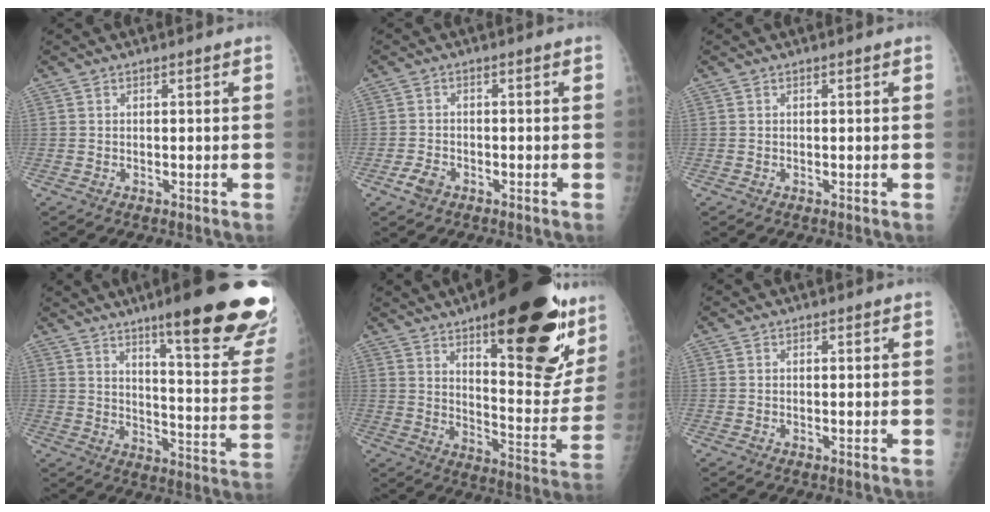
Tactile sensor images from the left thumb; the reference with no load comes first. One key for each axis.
{"total": 2.7, "fx": -1.6, "fy": 1.6, "fz": 1.5, "tx": -0.031, "ty": 0.008, "tz": -0.028}
{"total": 0.0}
{"total": 25.2, "fx": 16.2, "fy": 3.8, "fz": 18.9, "tx": -0.215, "ty": -0.078, "tz": 0.221}
{"total": 29.6, "fx": 15.9, "fy": 9.5, "fz": 23.1, "tx": -0.268, "ty": -0.062, "tz": 0.229}
{"total": 0.0}